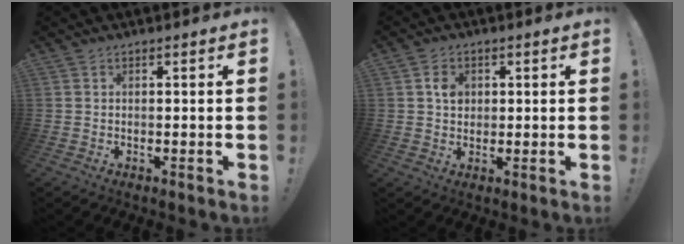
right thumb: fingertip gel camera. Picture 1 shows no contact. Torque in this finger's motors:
{"motor_torque": [-0.04, 0.04, 0.14, 0.15, 0.02]}